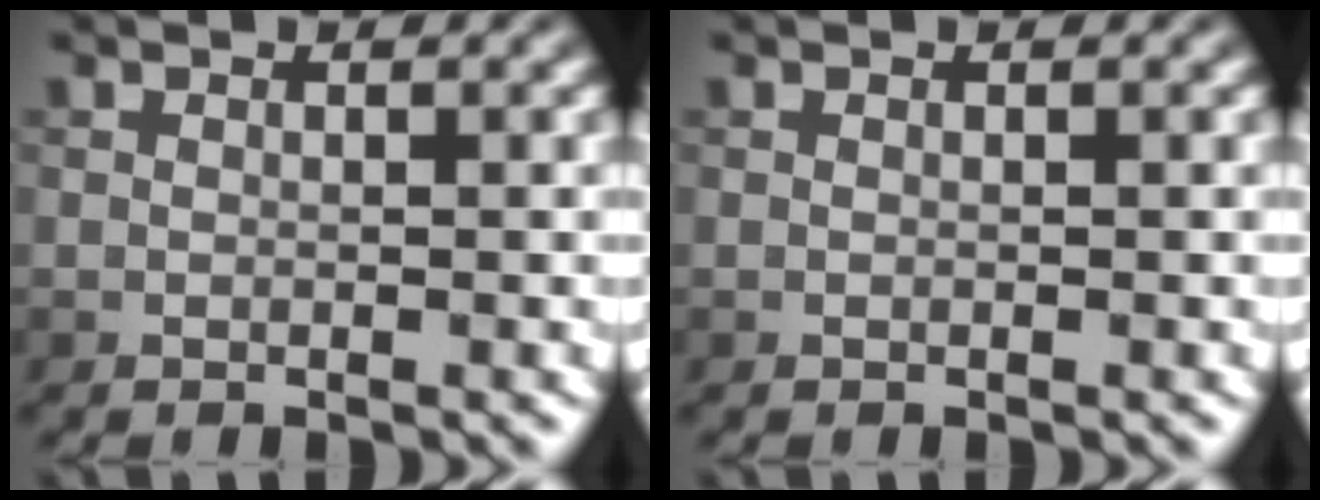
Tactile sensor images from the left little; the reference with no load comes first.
{"total": 0.0}